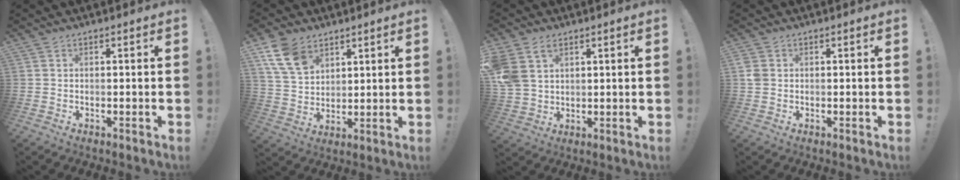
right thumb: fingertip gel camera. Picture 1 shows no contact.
{"total": 11.7, "force": [7.0, 7.3, 5.9], "torque": [-0.114, -0.023, 0.140]}
{"total": 8.0, "force": [4.1, 5.6, 4.1], "torque": [-0.080, -0.009, 0.085]}
{"total": 2.7, "force": [0.4, 2.2, 1.6], "torque": [-0.023, 0.003, 0.007]}